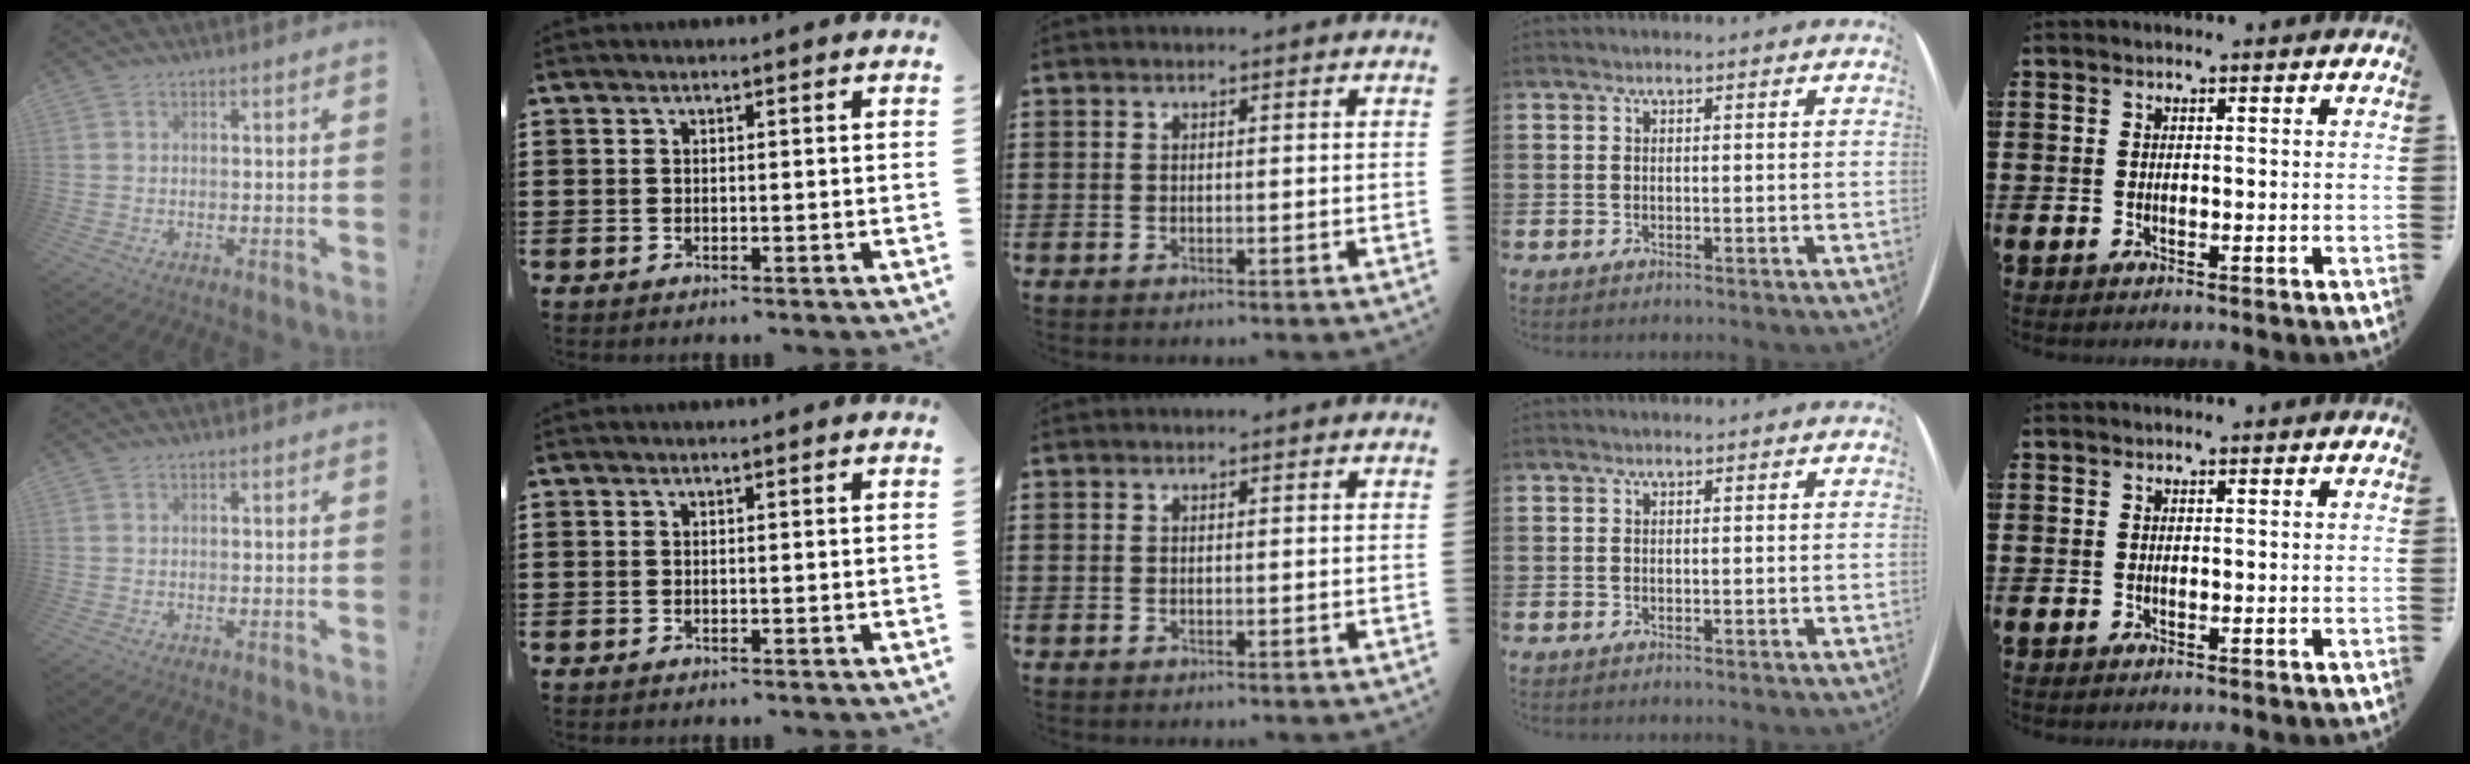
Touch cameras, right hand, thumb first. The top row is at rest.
{}